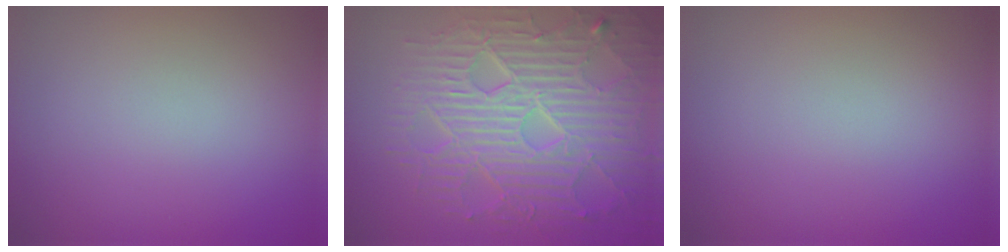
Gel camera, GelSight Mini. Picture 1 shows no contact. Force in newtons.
{"total": 8.9, "press": 6.1, "slide": 6.5}
{"total": 0.0}